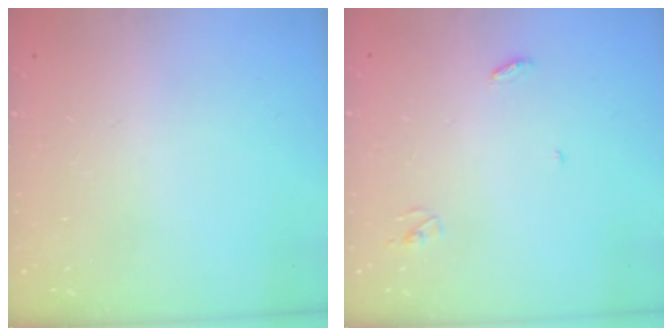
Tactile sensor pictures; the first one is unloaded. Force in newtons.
{"total": 3.3, "press": 3.2, "slide": 0.3}